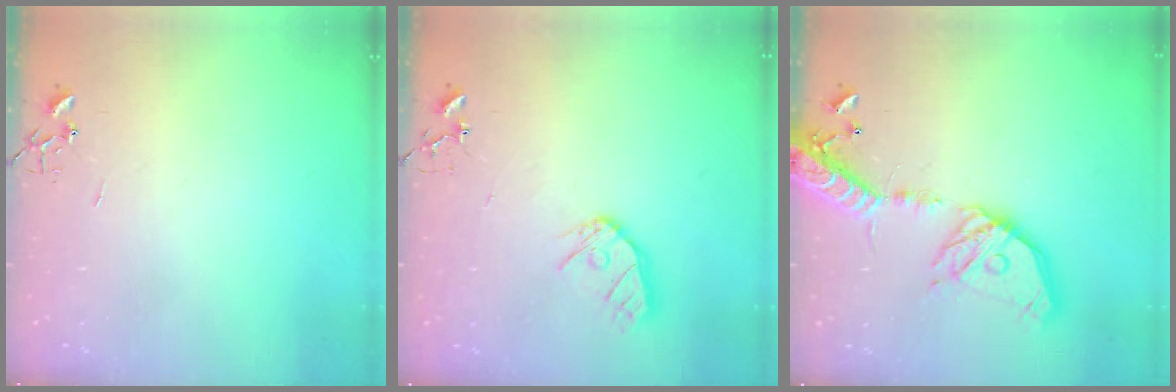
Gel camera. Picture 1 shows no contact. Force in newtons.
{"total": 10.7, "press": 10.6, "slide": 1.2}
{"total": 20.9, "press": 20.5, "slide": 3.9}